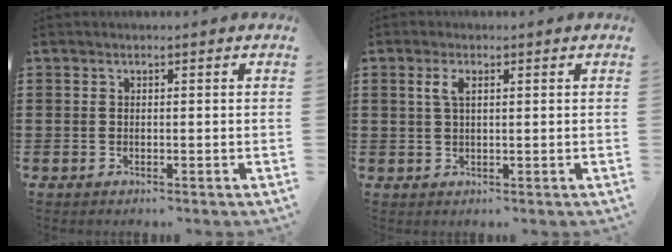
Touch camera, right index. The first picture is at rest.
{"total": 2.6, "force": [0.9, 1.1, 2.2], "torque": [-0.048, 0.007, 0.014]}